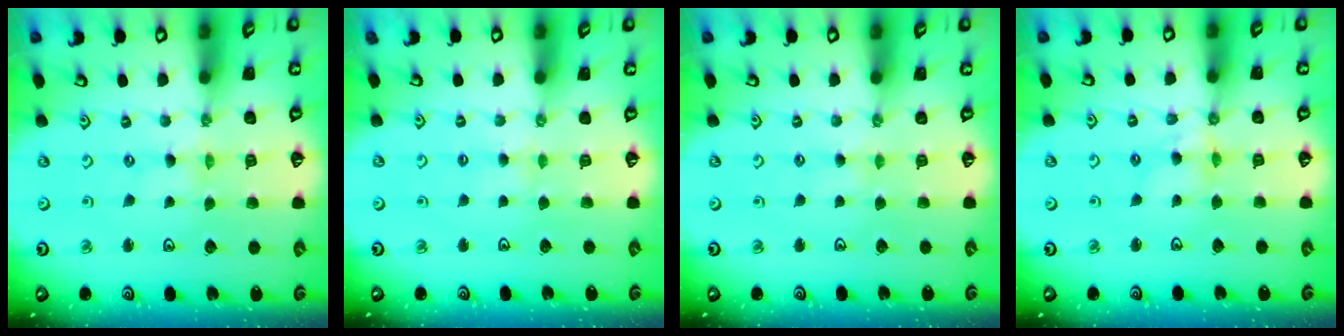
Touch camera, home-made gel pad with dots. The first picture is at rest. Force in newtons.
{"total": 2.3, "press": 2.3, "slide": 0.3}
{"total": 2.1, "press": 2.1, "slide": 0.4}
{"total": 6.0, "press": 5.9, "slide": 0.6}